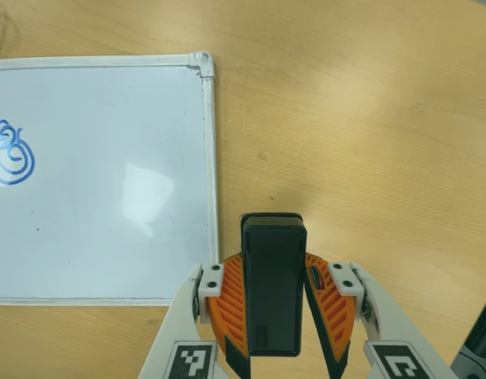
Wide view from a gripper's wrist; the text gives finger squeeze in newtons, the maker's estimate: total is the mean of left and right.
{"total": 6.5, "left": 5.0, "right": 7.9}